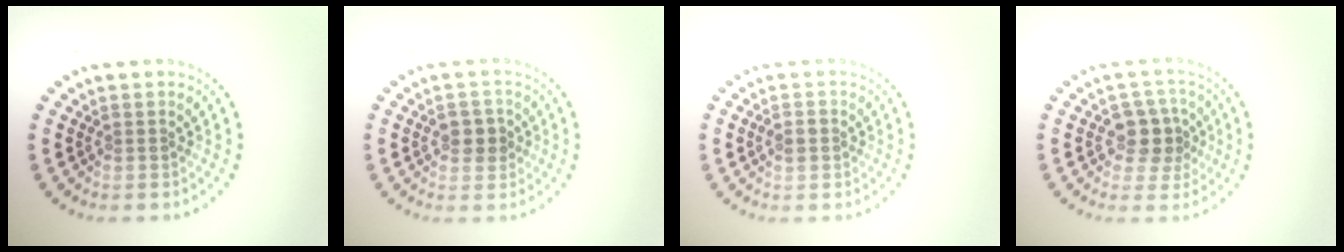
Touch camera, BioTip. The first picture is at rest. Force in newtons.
{"total": 2.2, "press": 2.2, "slide": 0.4}
{"total": 0.9, "press": 0.9, "slide": 0.0}
{"total": 3.4, "press": 3.1, "slide": 1.3}